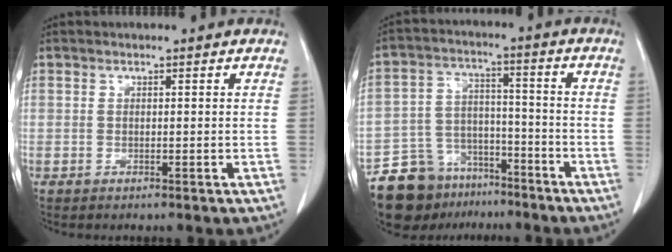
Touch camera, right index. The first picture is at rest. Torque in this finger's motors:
{"motor_torque": [-0.98, -0.43, -0.96, -0.21]}